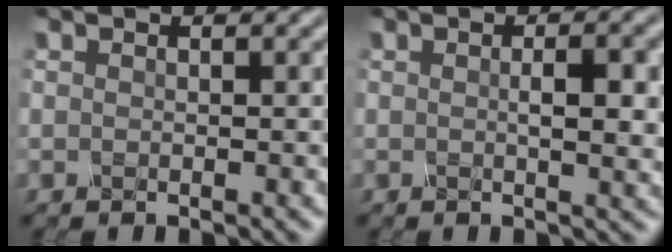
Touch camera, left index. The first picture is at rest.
{"total": 3.9, "force": [0.0, 1.0, 3.8], "torque": [-0.058, 0.000, 0.002]}